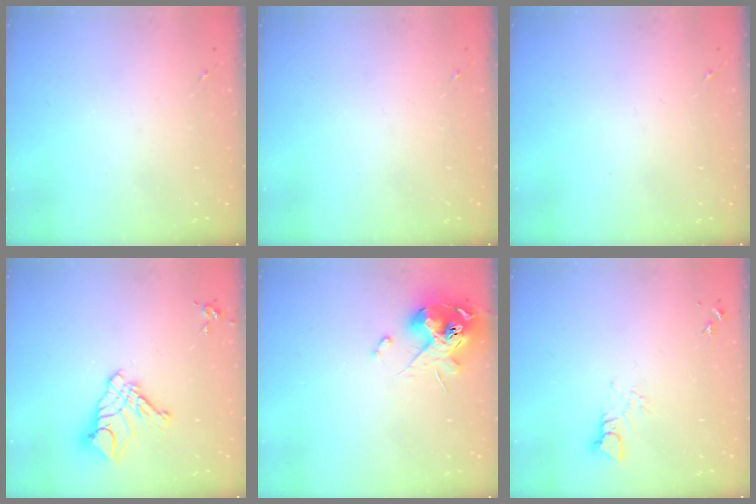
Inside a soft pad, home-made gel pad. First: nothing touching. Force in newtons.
{"total": 0.0}
{"total": 0.0}
{"total": 12.0, "press": 11.9, "slide": 1.1}
{"total": 14.1, "press": 14.0, "slide": 1.7}
{"total": 3.2, "press": 3.2, "slide": 0.2}